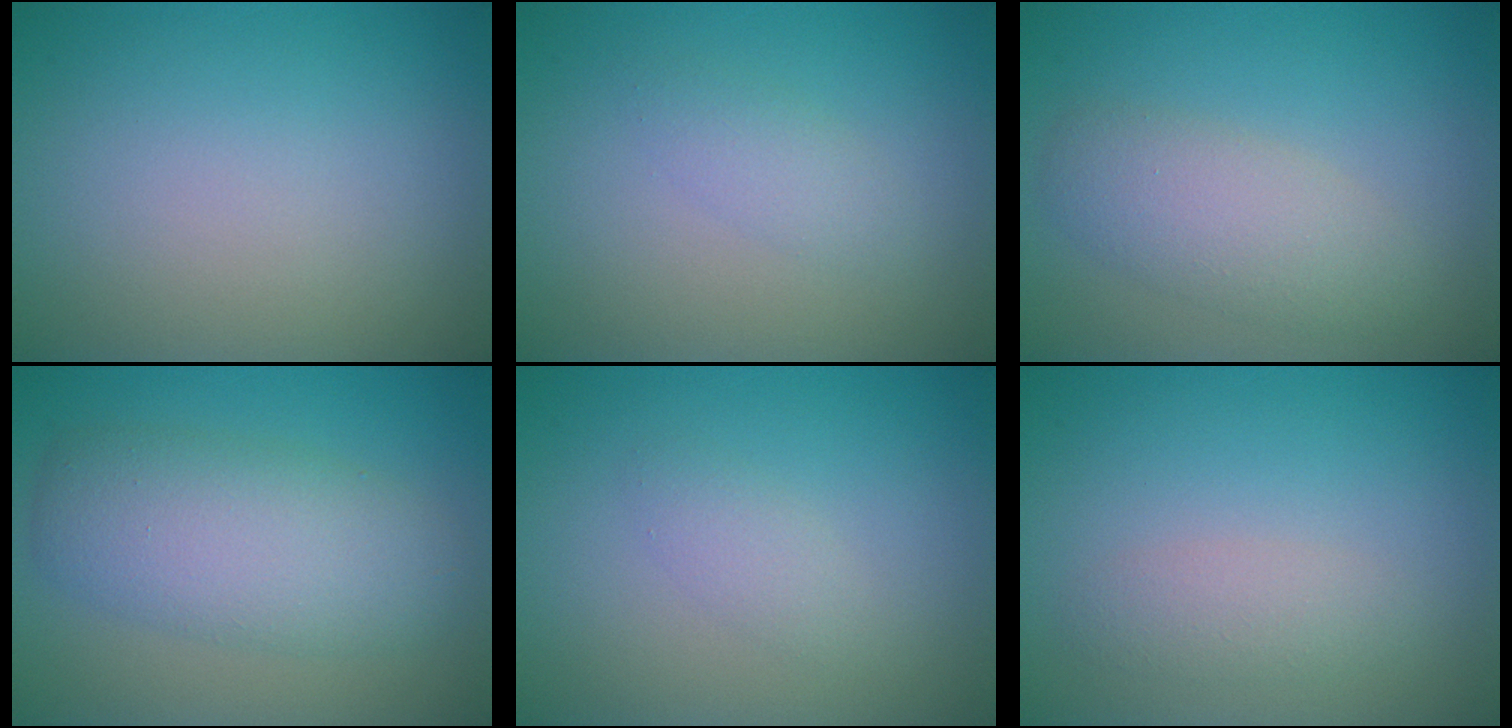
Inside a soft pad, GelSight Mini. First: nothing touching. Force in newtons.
{"total": 1.5, "press": 1.5, "slide": 0.1}
{"total": 3.6, "press": 3.6, "slide": 0.4}
{"total": 6.2, "press": 6.2, "slide": 0.0}
{"total": 1.4, "press": 1.4, "slide": 0.1}
{"total": 1.7, "press": 1.7, "slide": 0.1}